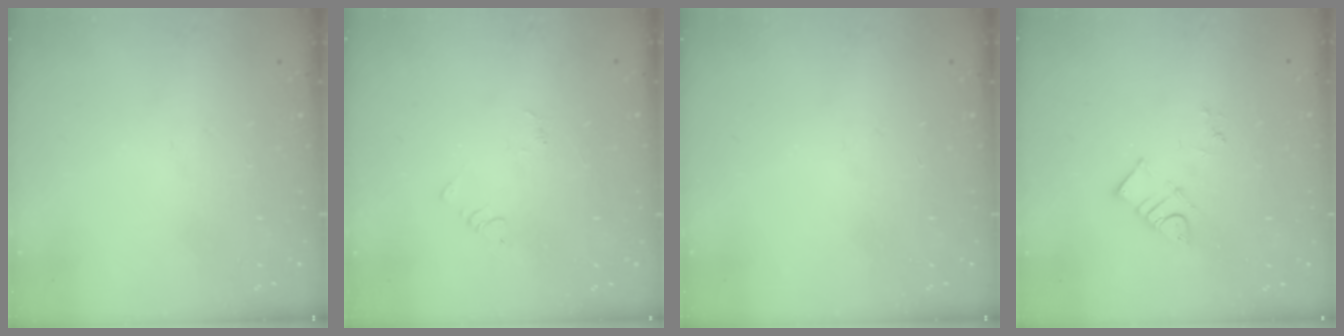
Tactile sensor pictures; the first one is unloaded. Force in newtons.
{"total": 2.4, "press": 2.4, "slide": 0.3}
{"total": 0.0}
{"total": 3.4, "press": 3.4, "slide": 0.2}